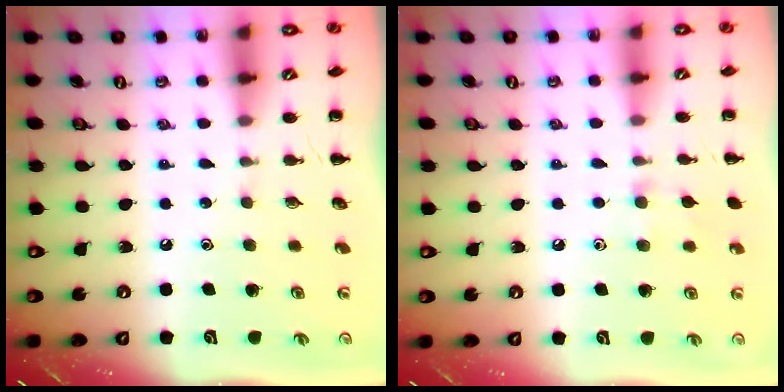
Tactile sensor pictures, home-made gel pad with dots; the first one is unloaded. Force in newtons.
{"total": 6.0, "press": 5.6, "slide": 2.2}